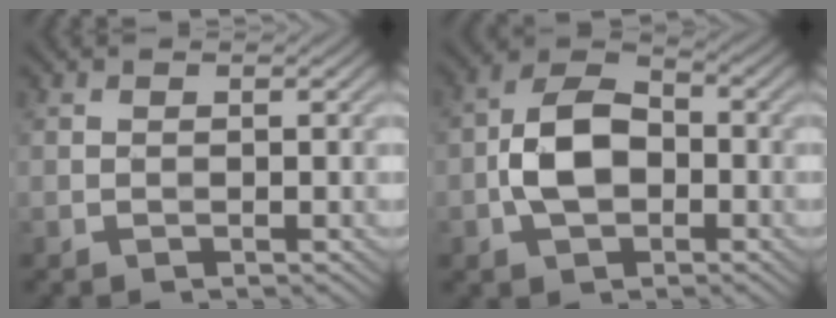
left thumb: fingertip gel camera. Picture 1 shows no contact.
{"total": 6.9, "force": [-1.4, 4.5, 5.1], "torque": [-0.107, 0.009, -0.034]}